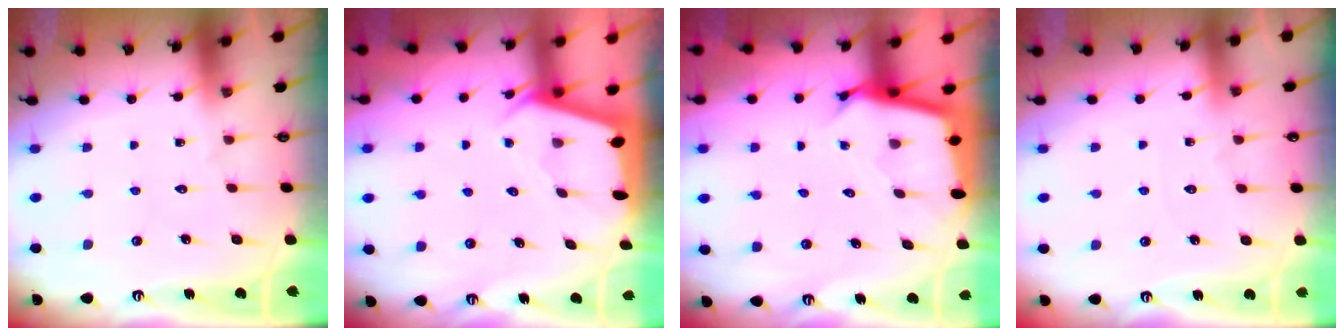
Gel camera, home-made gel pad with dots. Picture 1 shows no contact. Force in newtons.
{"total": 2.0, "press": 2.0, "slide": 0.3}
{"total": 3.1, "press": 3.1, "slide": 0.1}
{"total": 3.0, "press": 2.9, "slide": 0.4}